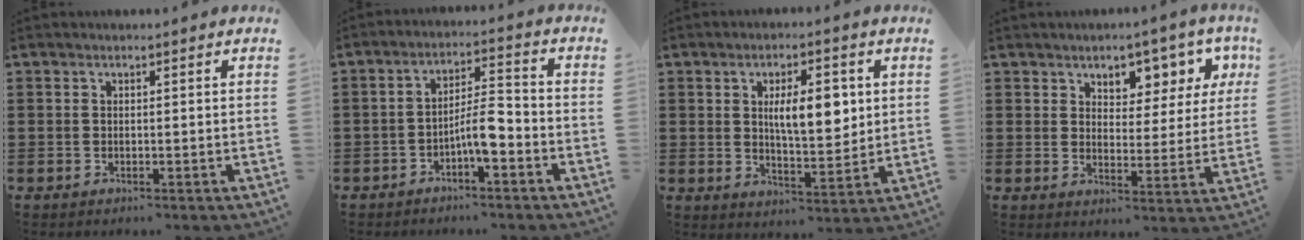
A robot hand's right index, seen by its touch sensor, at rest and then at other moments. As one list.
[{"total": 5.8, "force": [-2.7, 1.6, 4.9], "torque": [-0.087, 0.010, -0.051]}, {"total": 8.1, "force": [1.9, 3.2, 7.2], "torque": [-0.118, -0.001, 0.026]}, {"total": 5.1, "force": [4.0, 2.9, 1.0], "torque": [-0.033, -0.024, 0.066]}]